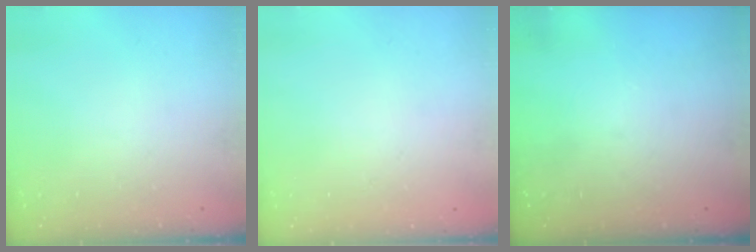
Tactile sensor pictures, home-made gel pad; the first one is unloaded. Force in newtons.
{"total": 1.6, "press": 1.6, "slide": 0.2}
{"total": 0.0}